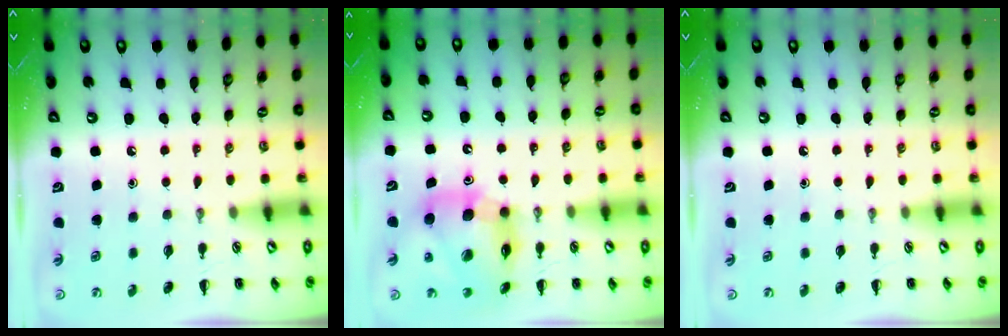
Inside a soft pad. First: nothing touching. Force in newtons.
{"total": 15.0, "press": 14.4, "slide": 4.0}
{"total": 0.0}